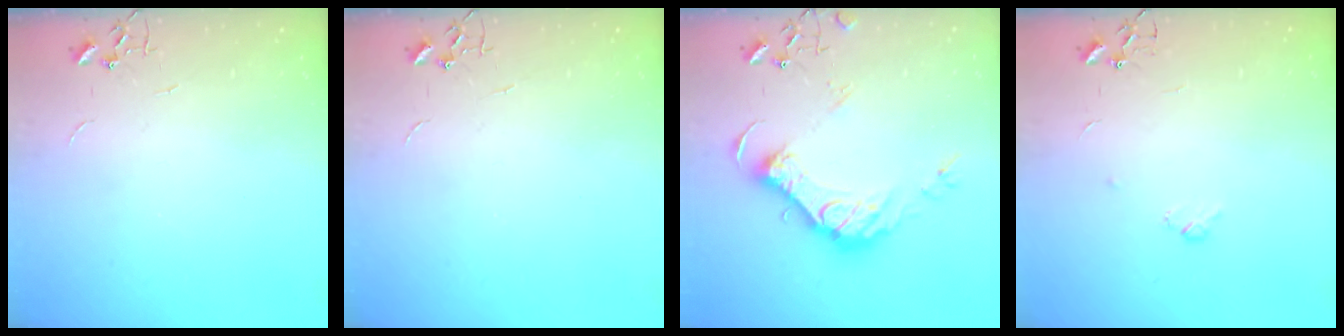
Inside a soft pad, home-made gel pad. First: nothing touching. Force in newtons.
{"total": 0.0}
{"total": 16.9, "press": 16.8, "slide": 1.7}
{"total": 3.7, "press": 3.7, "slide": 0.6}